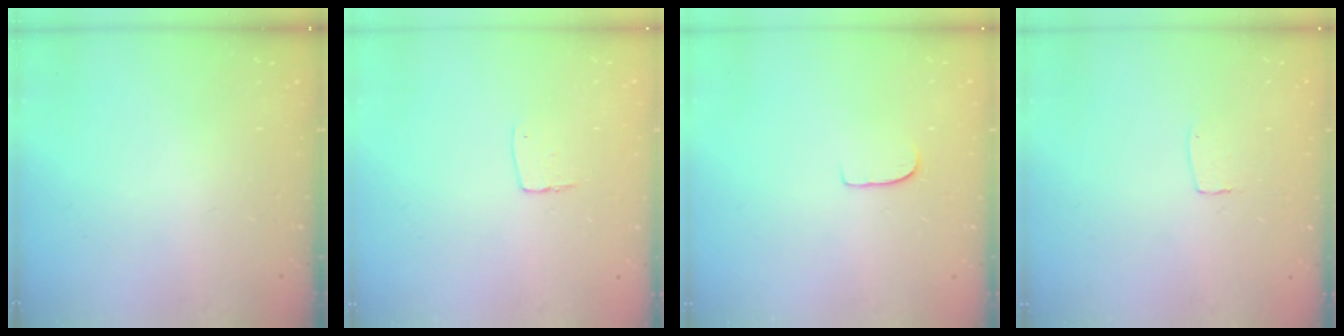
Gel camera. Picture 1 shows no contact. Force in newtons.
{"total": 4.9, "press": 4.8, "slide": 0.3}
{"total": 4.7, "press": 4.7, "slide": 0.3}
{"total": 2.6, "press": 2.6, "slide": 0.1}